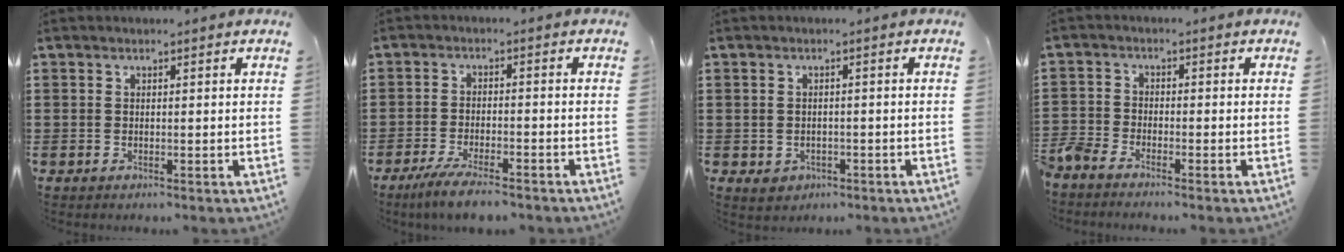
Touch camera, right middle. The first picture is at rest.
{"total": 4.8, "force": [-4.1, 0.4, 2.5], "torque": [-0.054, -0.009, -0.078]}
{"total": 1.4, "force": [-0.7, 1.1, 0.3], "torque": [-0.012, -0.002, -0.017]}
{"total": 2.7, "force": [-2.6, 0.6, 0.4], "torque": [-0.032, -0.004, -0.062]}